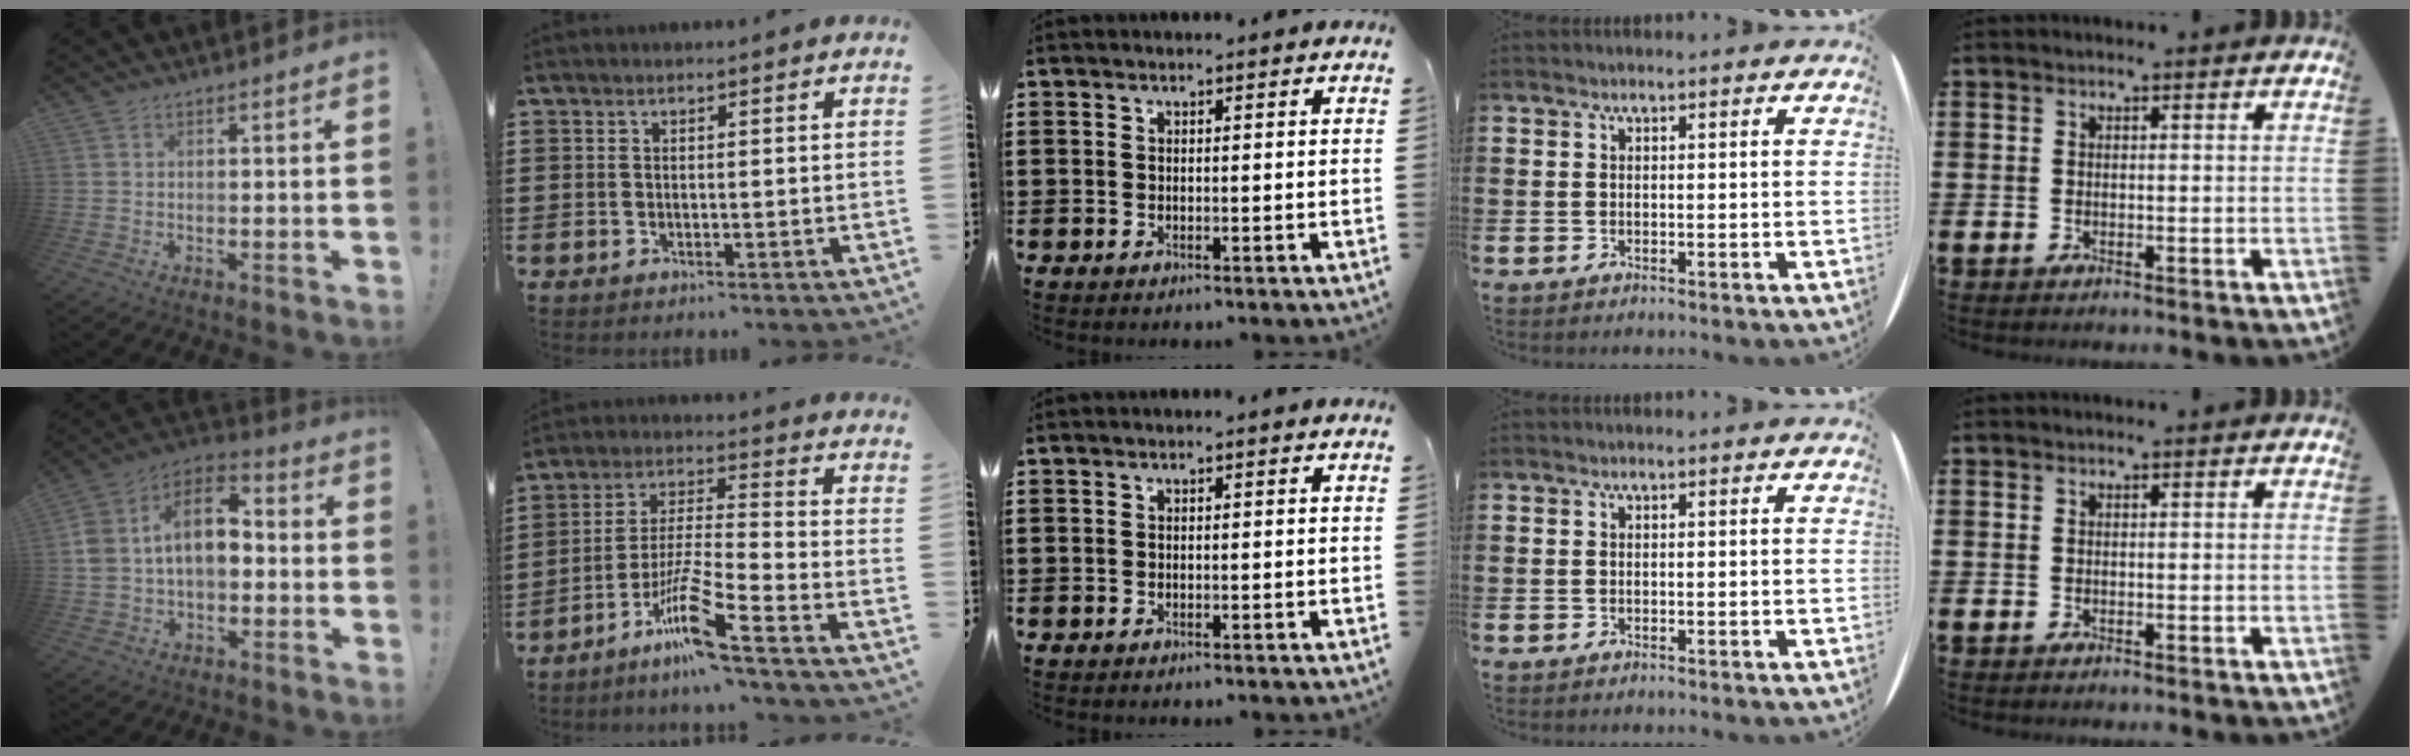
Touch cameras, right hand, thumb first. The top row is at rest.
{"thumb": {"total": 14.6, "force": [2.2, 9.7, 10.7], "torque": [-0.183, 0.008, 0.038]}, "index": {"total": 10.1, "force": [-7.2, -0.1, 7.0], "torque": [-0.154, -0.015, -0.145]}}